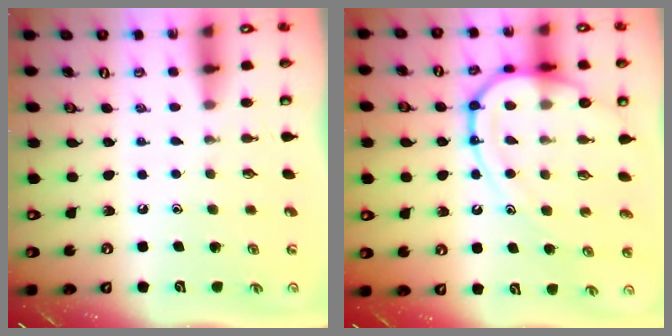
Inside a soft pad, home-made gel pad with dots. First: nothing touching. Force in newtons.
{"total": 13.5, "press": 13.5, "slide": 0.8}